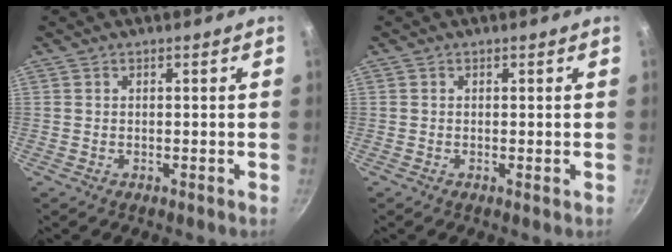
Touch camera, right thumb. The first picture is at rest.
{"total": 0.0}